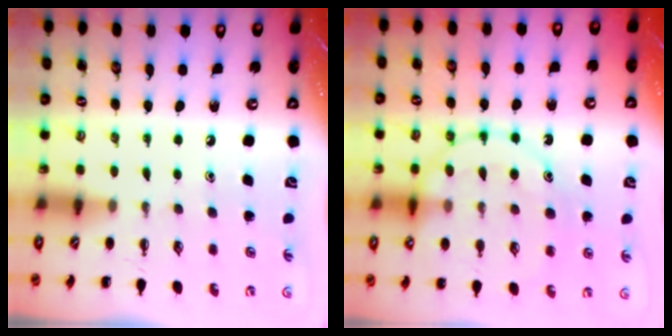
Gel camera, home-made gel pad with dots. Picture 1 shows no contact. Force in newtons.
{"total": 15.1, "press": 15.0, "slide": 1.4}